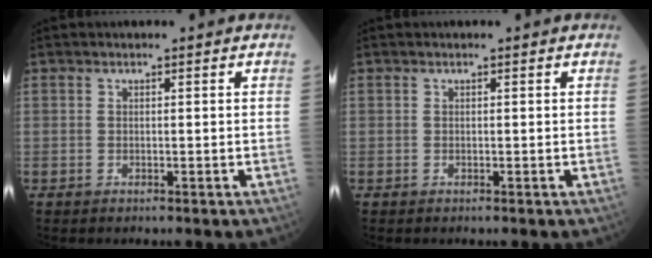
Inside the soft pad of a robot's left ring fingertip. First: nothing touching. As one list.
[{"total": 0.0}]